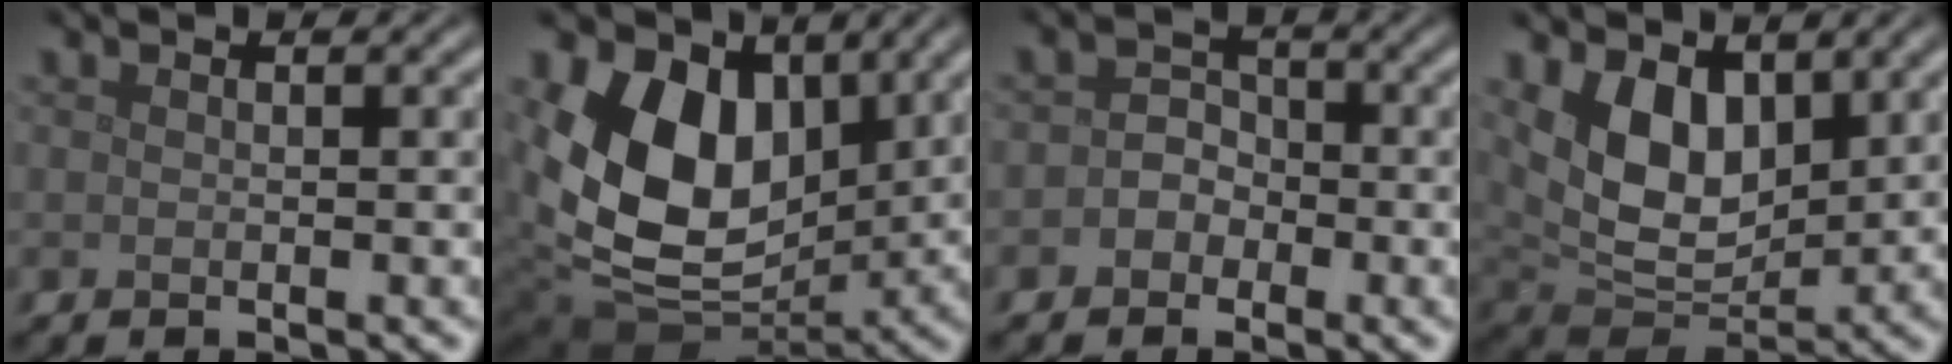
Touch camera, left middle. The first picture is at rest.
{"total": 12.0, "force": [3.3, 8.1, 8.2], "torque": [-0.161, -0.006, 0.056]}
{"total": 2.1, "force": [-0.8, 1.8, 0.7], "torque": [0.007, 0.006, -0.026]}
{"total": 6.7, "force": [2.5, 4.0, 4.7], "torque": [-0.092, -0.020, 0.049]}